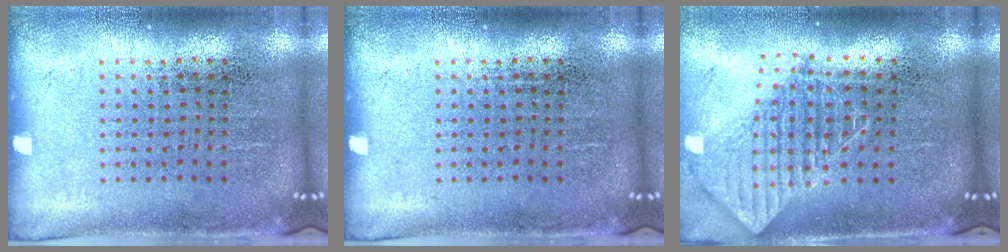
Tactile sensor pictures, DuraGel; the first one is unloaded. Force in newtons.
{"total": 0.0}
{"total": 1.8, "press": 1.4, "slide": 1.0}